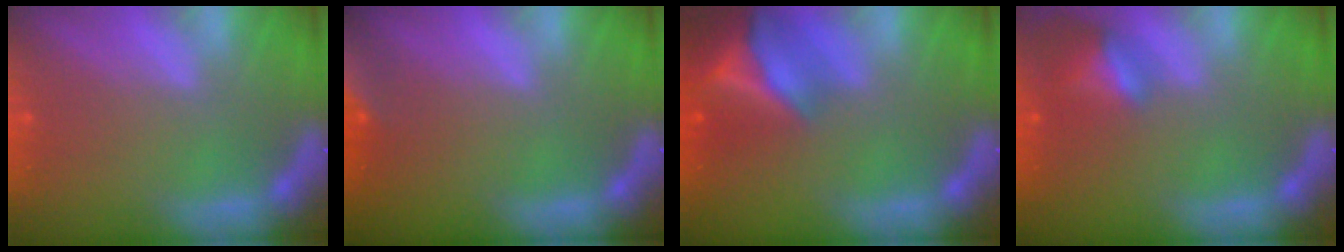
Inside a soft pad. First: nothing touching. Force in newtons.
{"total": 8.5}
{"total": 10.0}
{"total": 3.5}